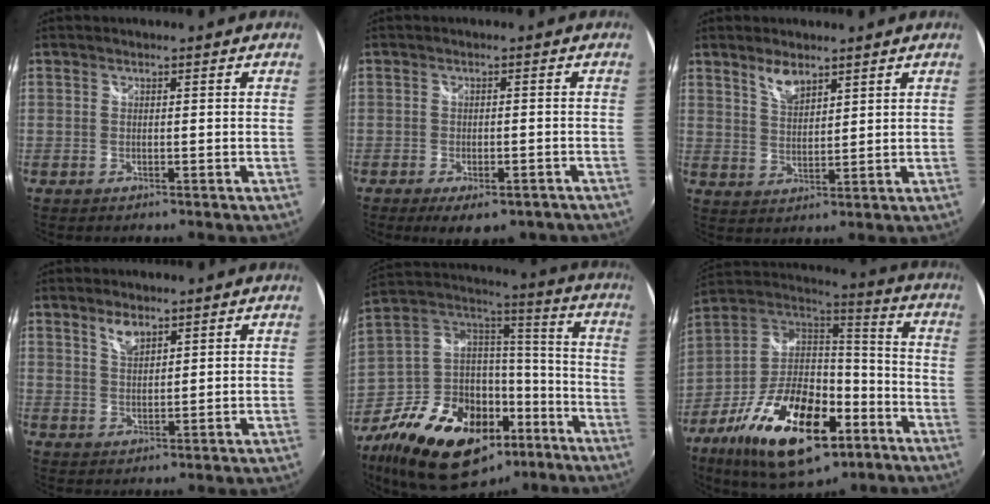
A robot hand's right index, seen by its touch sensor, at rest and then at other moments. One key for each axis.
{"total": 7.8, "fx": -5.5, "fy": 3.1, "fz": 4.6, "tx": -0.094, "ty": -0.021, "tz": -0.072}
{"total": 4.7, "fx": 3.4, "fy": 1.9, "fz": 2.6, "tx": -0.045, "ty": 0.000, "tz": 0.064}
{"total": 3.7, "fx": 2.6, "fy": 1.5, "fz": 2.1, "tx": -0.034, "ty": 0.002, "tz": 0.046}
{"total": 28.3, "fx": -16.4, "fy": 17.2, "fz": 15.5, "tx": -0.313, "ty": 0.038, "tz": -0.244}
{"total": 27.0, "fx": -13.6, "fy": 13.1, "fz": 19.4, "tx": -0.360, "ty": -0.008, "tz": -0.220}